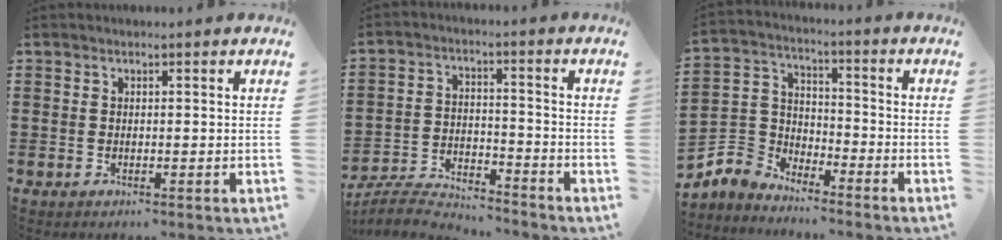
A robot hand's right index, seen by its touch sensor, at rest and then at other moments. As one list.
[{"total": 5.1, "force": [-5.1, 0.5, 0.8], "torque": [-0.030, 0.000, -0.104]}, {"total": 4.6, "force": [-3.7, 2.8, -0.1], "torque": [-0.040, -0.004, -0.085]}]